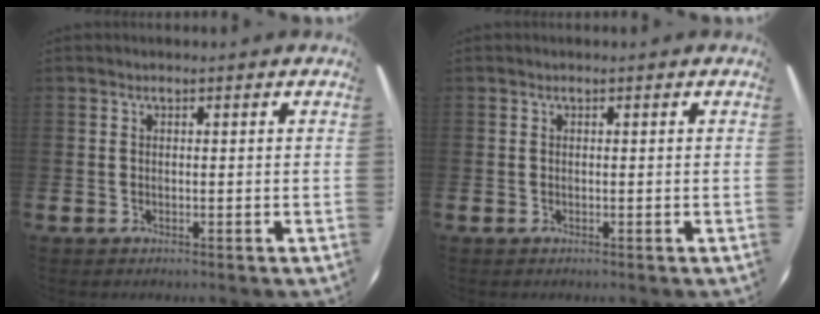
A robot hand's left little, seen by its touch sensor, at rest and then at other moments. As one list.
[{"total": 0.0}]